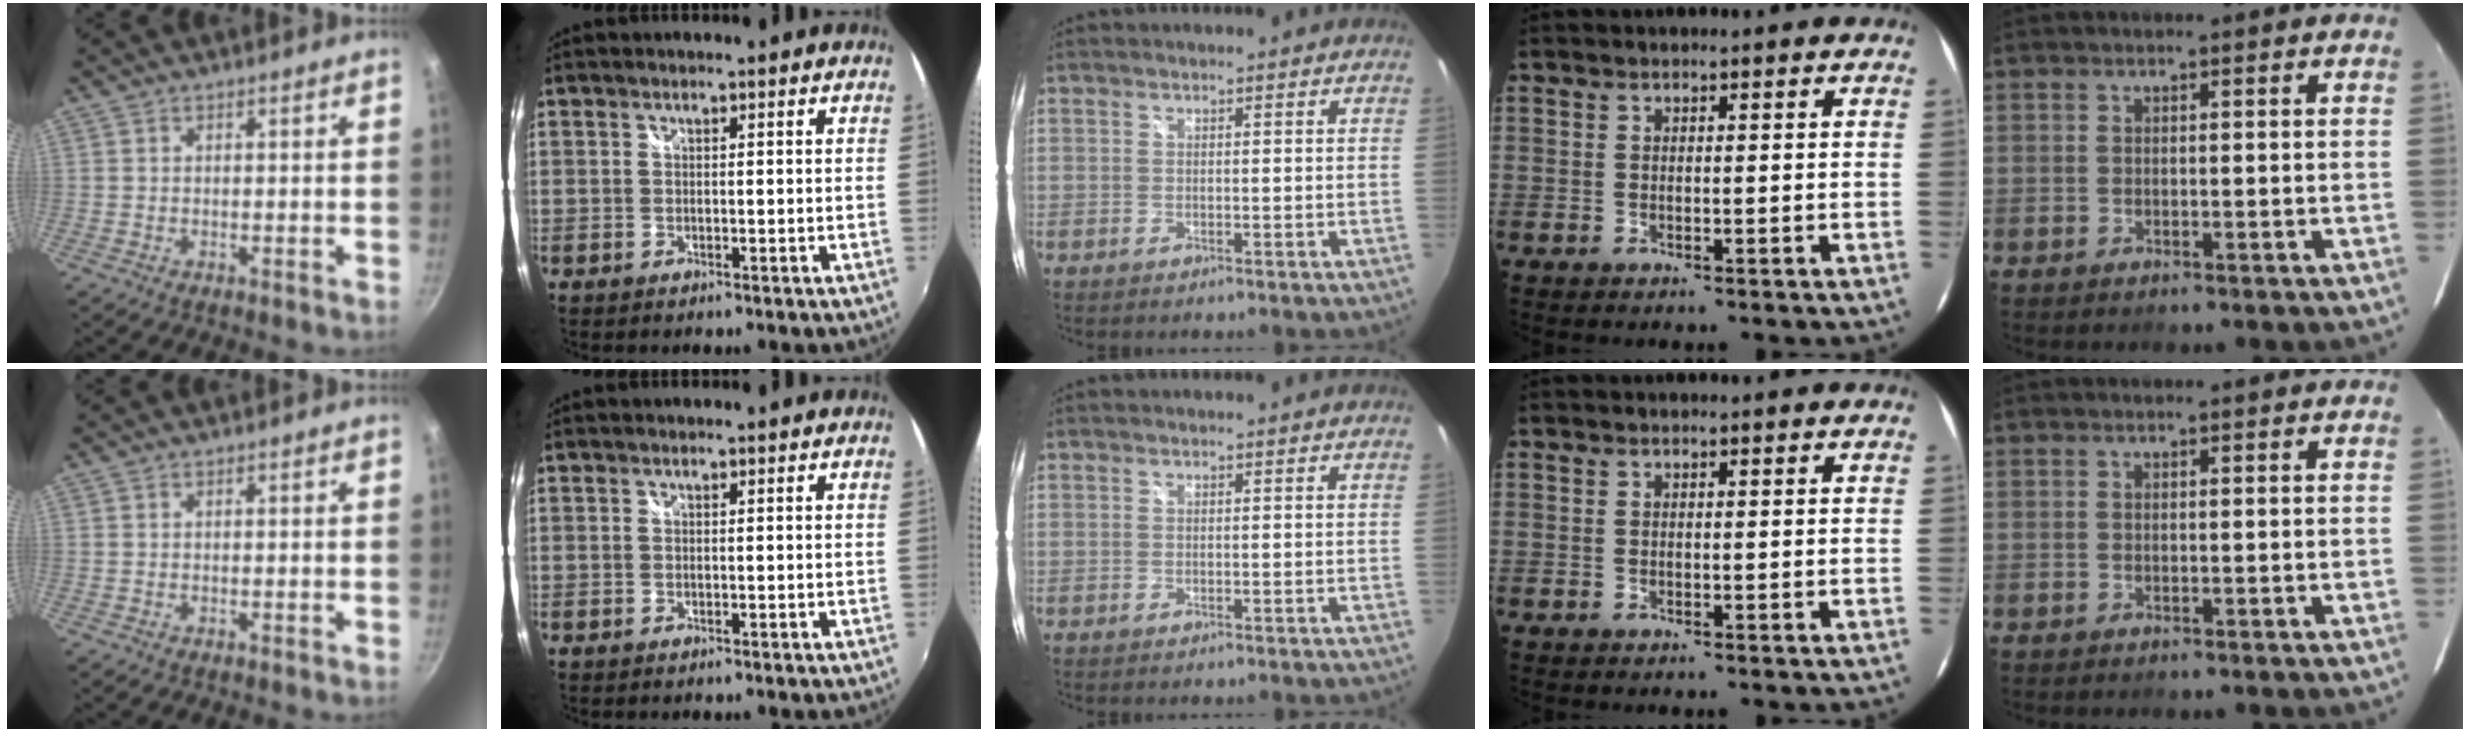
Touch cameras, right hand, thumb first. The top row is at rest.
{}